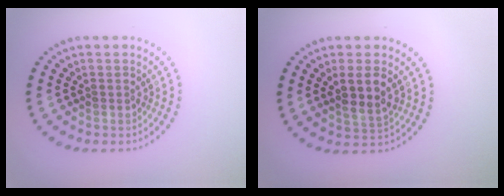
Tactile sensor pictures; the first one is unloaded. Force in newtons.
{"total": 3.0, "press": 2.7, "slide": 1.2}